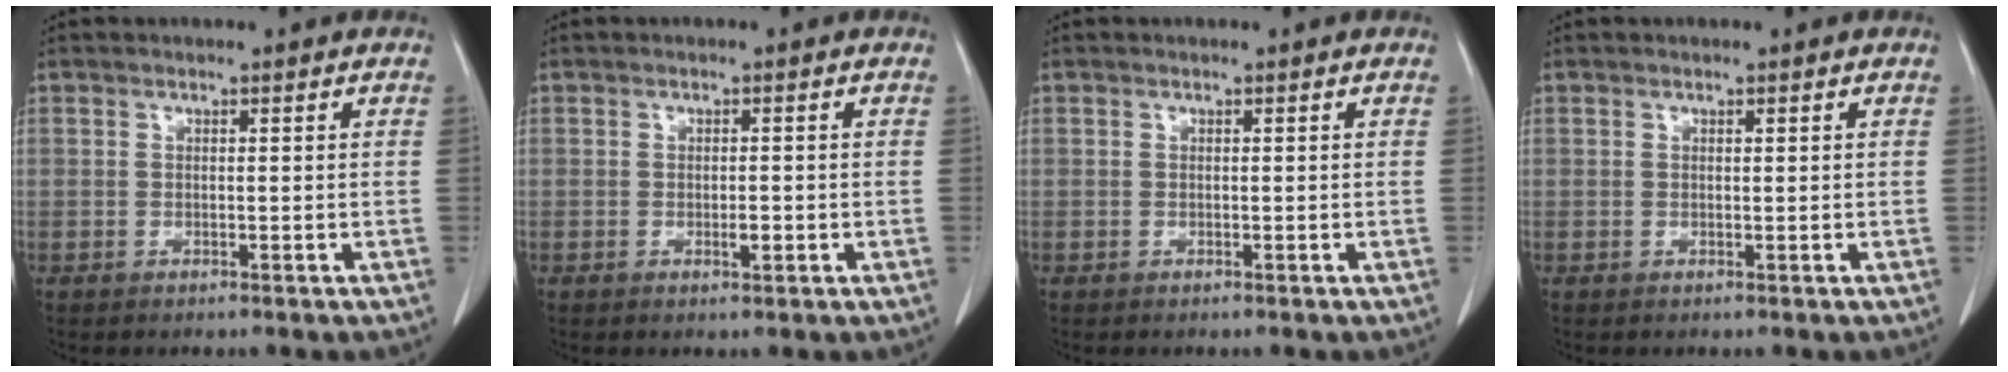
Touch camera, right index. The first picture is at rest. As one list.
[{"total": 1.6, "force": [-0.4, 0.5, 1.4], "torque": [-0.026, -0.001, -0.004]}, {"total": 0.0}, {"total": 0.0}]